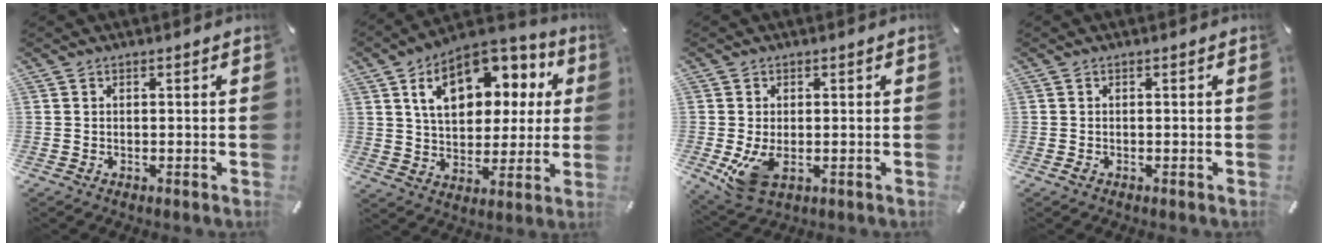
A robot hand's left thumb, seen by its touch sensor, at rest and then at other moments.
{"total": 17.1, "force": [7.4, 11.1, 10.7], "torque": [-0.169, -0.020, 0.131]}
{"total": 5.9, "force": [-0.9, 3.6, 4.6], "torque": [-0.094, -0.014, -0.017]}
{"total": 0.5, "force": [-0.3, 0.2, 0.3], "torque": [-0.007, -0.002, -0.004]}